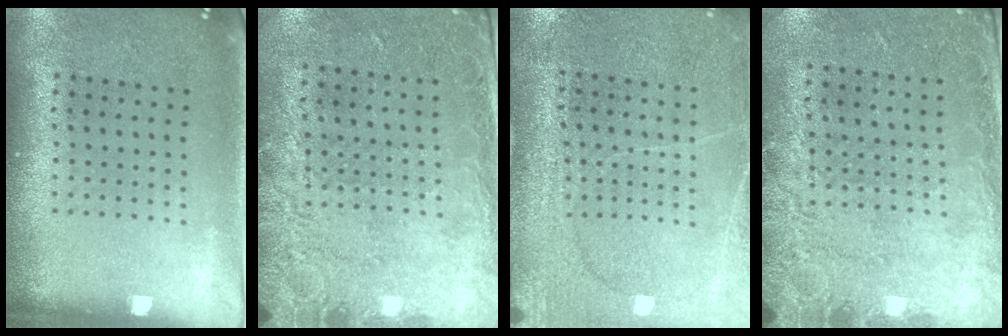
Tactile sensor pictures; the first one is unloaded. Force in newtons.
{"total": 2.7, "press": 2.0, "slide": 1.8}
{"total": 2.9, "press": 2.8, "slide": 0.4}
{"total": 2.6, "press": 2.0, "slide": 1.7}